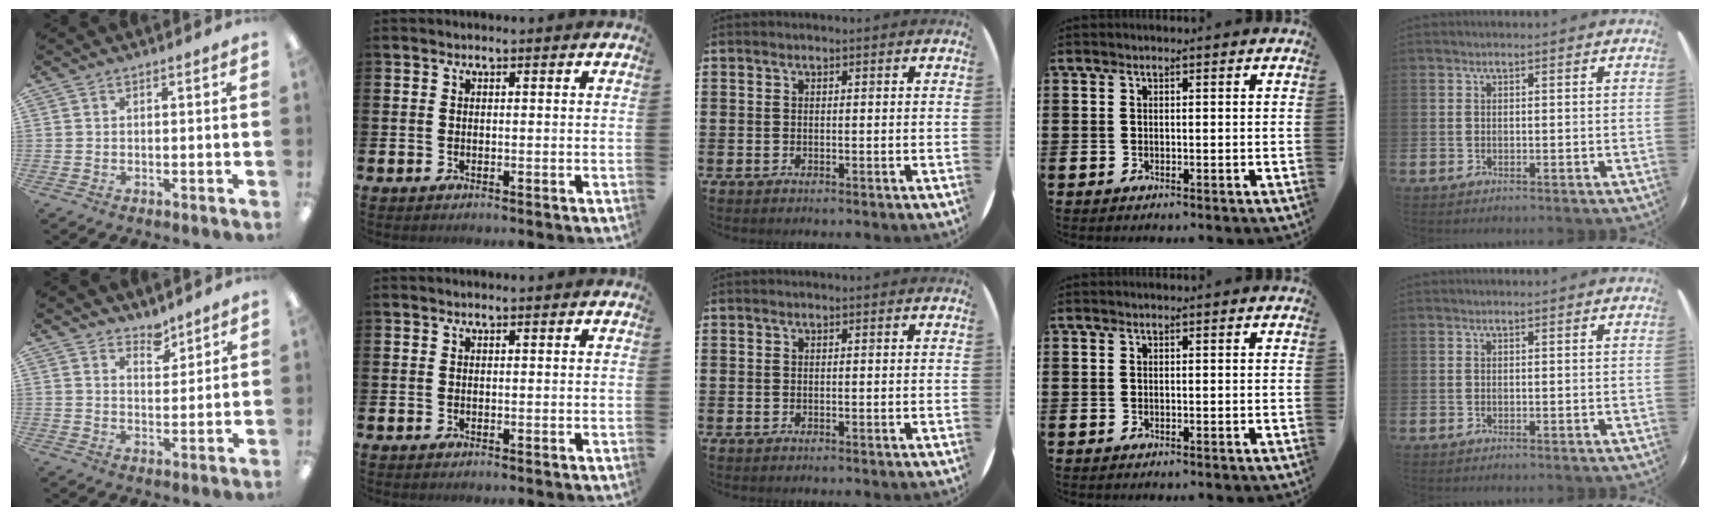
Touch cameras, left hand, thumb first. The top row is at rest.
{"thumb": {"total": 4.7, "force": [4.3, 1.7, 0.8], "torque": [-0.002, -0.031, 0.076]}}